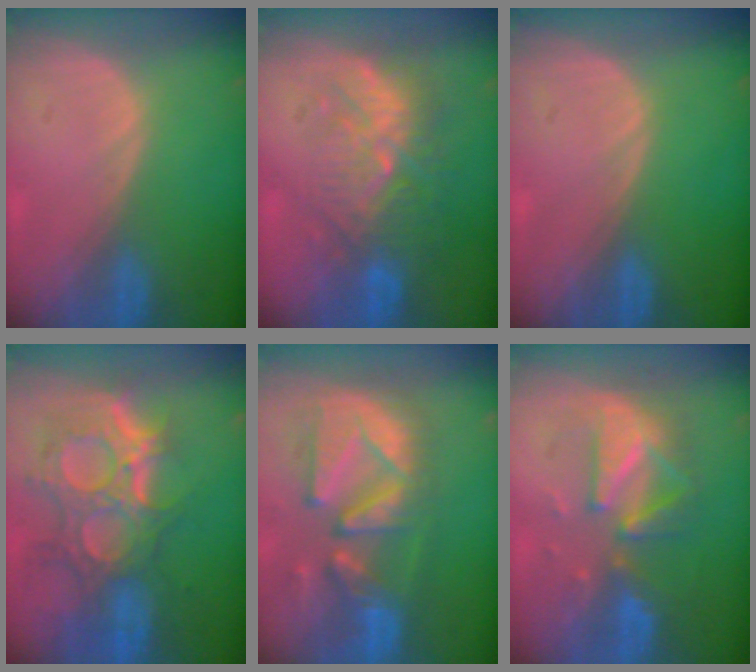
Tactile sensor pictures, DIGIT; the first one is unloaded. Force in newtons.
{"total": 9.4, "press": 8.9, "slide": 2.8}
{"total": 0.0}
{"total": 12.1, "press": 10.8, "slide": 5.4}
{"total": 12.1, "press": 11.0, "slide": 5.1}
{"total": 8.1, "press": 8.1, "slide": 0.8}